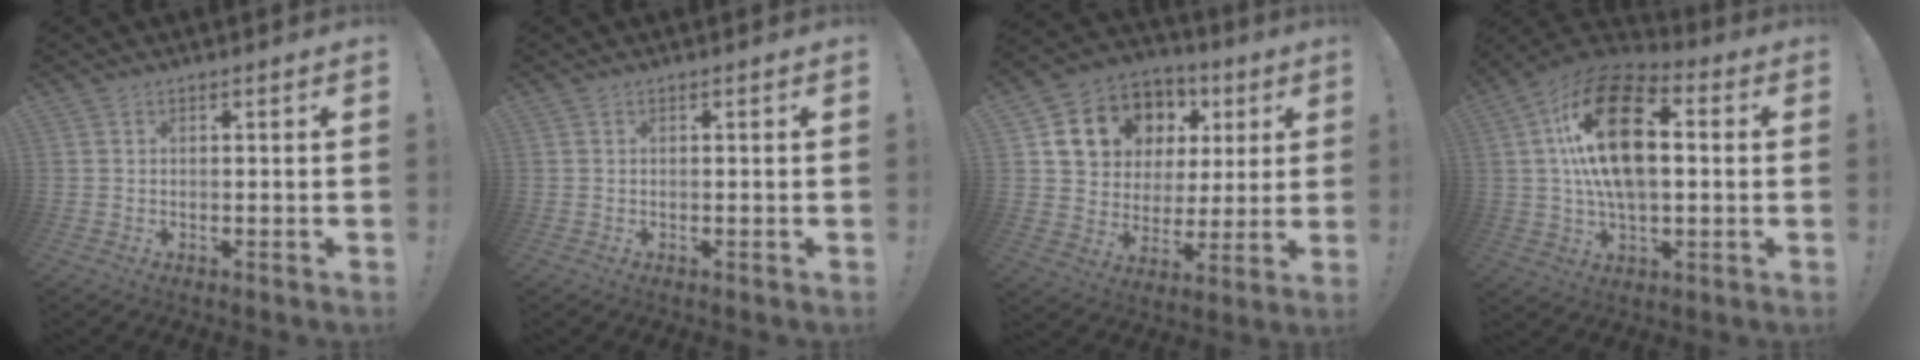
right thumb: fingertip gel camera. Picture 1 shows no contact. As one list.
[{"total": 0.0}, {"total": 13.3, "force": [6.5, 10.7, 4.5], "torque": [-0.069, -0.039, 0.141]}, {"total": 22.3, "force": [3.2, 12.8, 18.0], "torque": [-0.320, 0.007, 0.052]}]